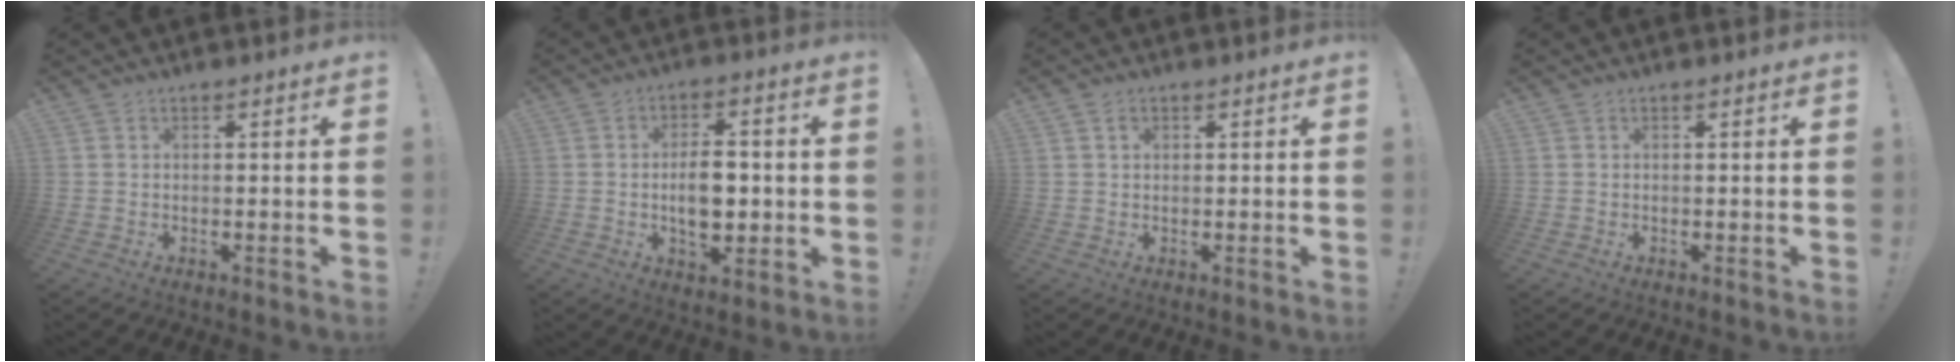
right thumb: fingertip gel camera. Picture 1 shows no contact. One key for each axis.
{"total": 8.9, "fx": -0.7, "fy": 5.4, "fz": 7.1, "tx": -0.110, "ty": -0.001, "tz": -0.017}
{"total": 1.2, "fx": 0.6, "fy": 0.9, "fz": 0.5, "tx": -0.011, "ty": 0.003, "tz": 0.010}
{"total": 0.0}